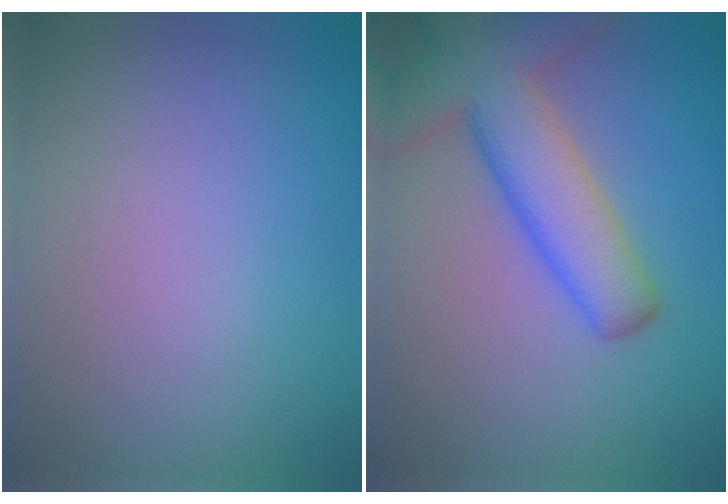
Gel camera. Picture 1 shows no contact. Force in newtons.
{"total": 8.5, "press": 8.5, "slide": 0.5}